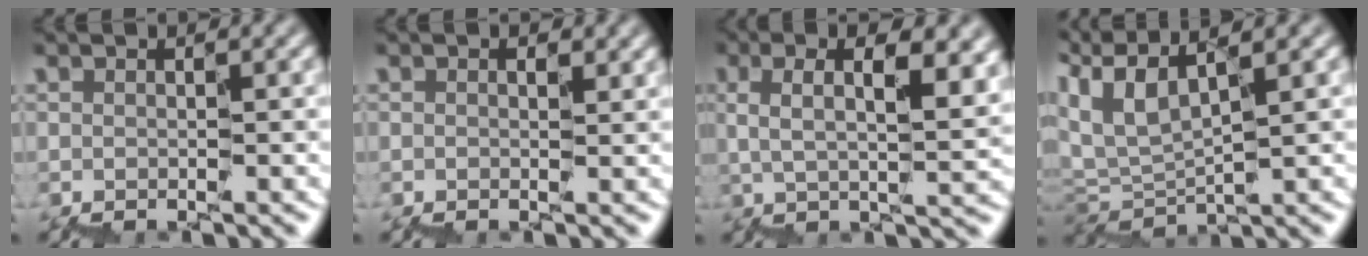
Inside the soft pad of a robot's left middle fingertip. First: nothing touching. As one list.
[{"total": 1.1, "force": [0.5, 0.6, 0.7], "torque": [-0.006, 0.006, 0.004]}, {"total": 6.8, "force": [1.7, 2.5, 6.0], "torque": [-0.086, 0.017, 0.023]}, {"total": 5.0, "force": [3.9, 1.6, 2.7], "torque": [-0.081, 0.027, 0.074]}]